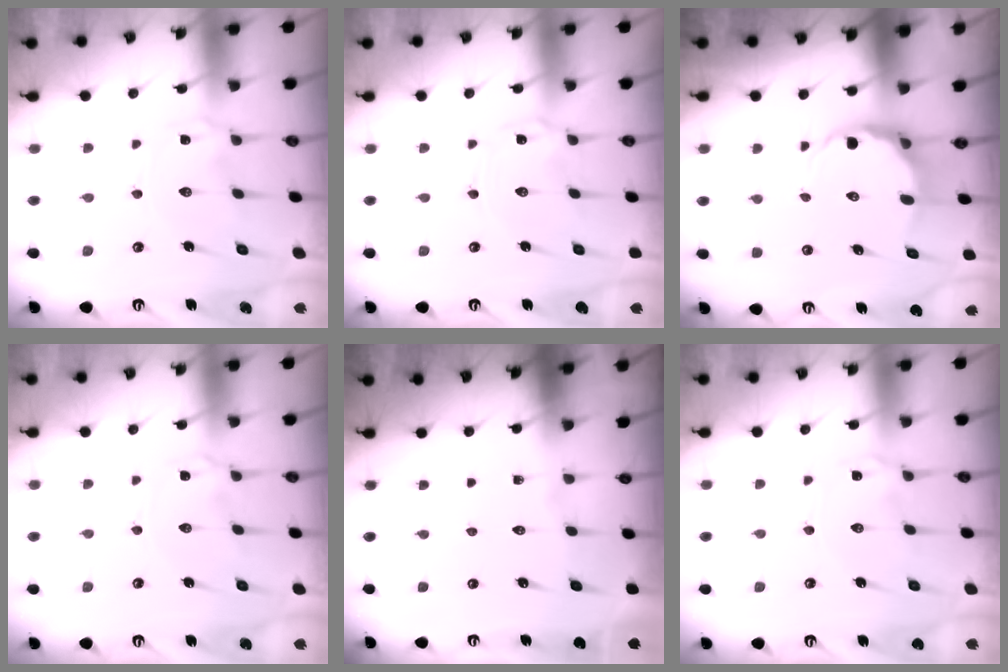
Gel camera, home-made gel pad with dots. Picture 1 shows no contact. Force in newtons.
{"total": 0.0}
{"total": 6.7, "press": 6.2, "slide": 2.4}
{"total": 0.6, "press": 0.5, "slide": 0.2}
{"total": 0.0}
{"total": 1.4, "press": 1.4, "slide": 0.1}